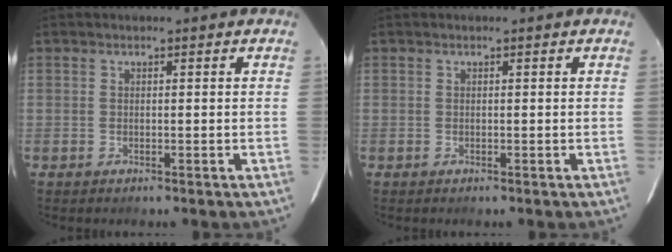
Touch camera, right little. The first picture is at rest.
{"total": 0.0}